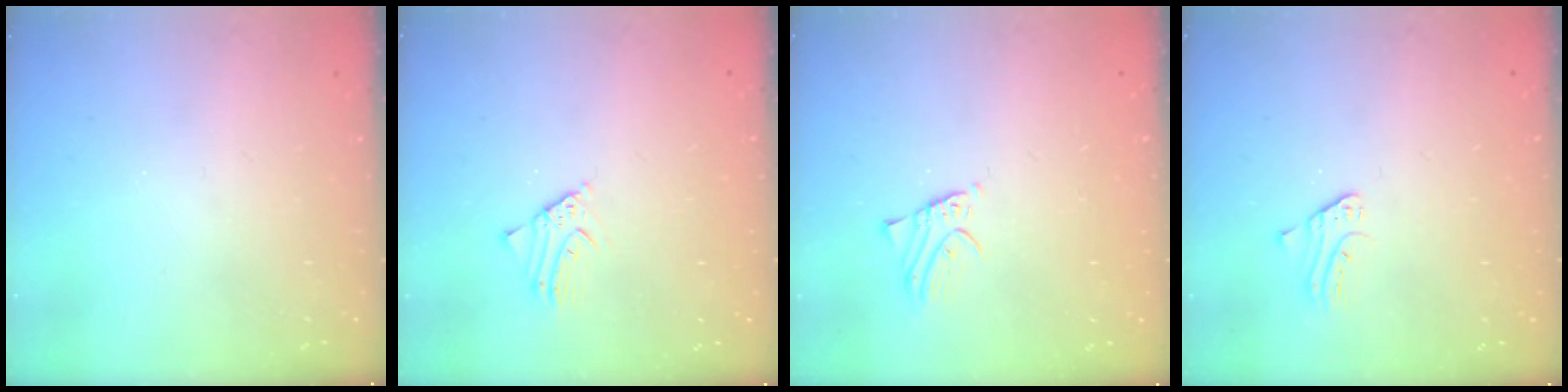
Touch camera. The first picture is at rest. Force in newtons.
{"total": 2.6, "press": 2.6, "slide": 0.3}
{"total": 1.5, "press": 1.5, "slide": 0.0}
{"total": 2.0, "press": 2.0, "slide": 0.2}